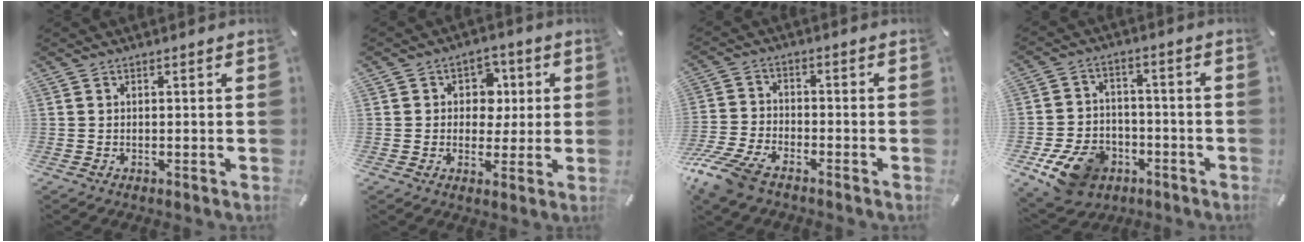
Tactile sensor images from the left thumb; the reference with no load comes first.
{"total": 7.2, "force": [0.9, 6.6, 2.9], "torque": [-0.035, 0.003, 0.012]}
{"total": 9.1, "force": [-6.9, 3.7, 4.8], "torque": [-0.113, 0.022, -0.135]}
{"total": 12.7, "force": [-6.5, 9.1, 6.1], "torque": [-0.117, 0.045, -0.111]}